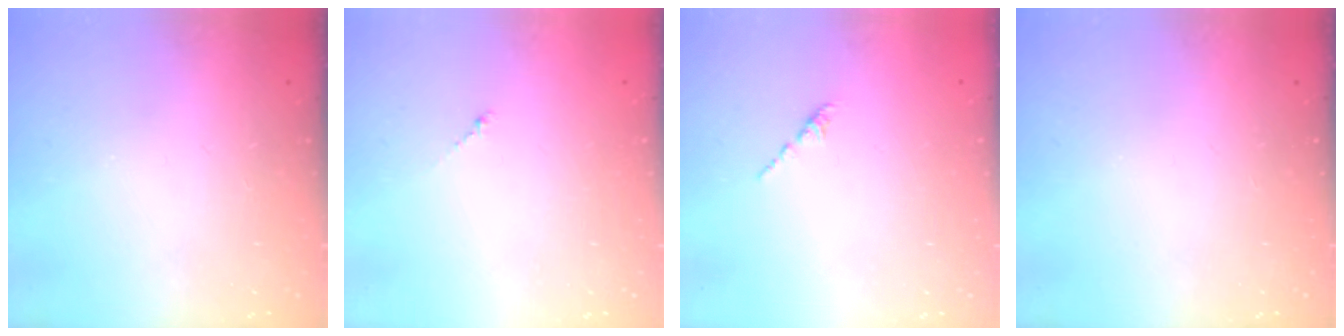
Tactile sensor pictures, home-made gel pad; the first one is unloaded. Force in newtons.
{"total": 0.7, "press": 0.6, "slide": 0.4}
{"total": 1.6, "press": 1.5, "slide": 0.6}
{"total": 0.0}